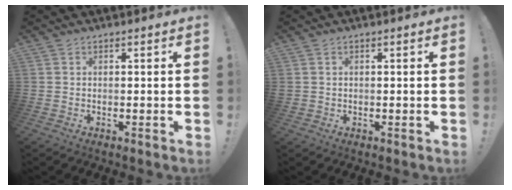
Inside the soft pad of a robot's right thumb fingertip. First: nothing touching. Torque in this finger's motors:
{"motor_torque": [-0.29, 0.50, 0.30, 0.17, 0.00]}